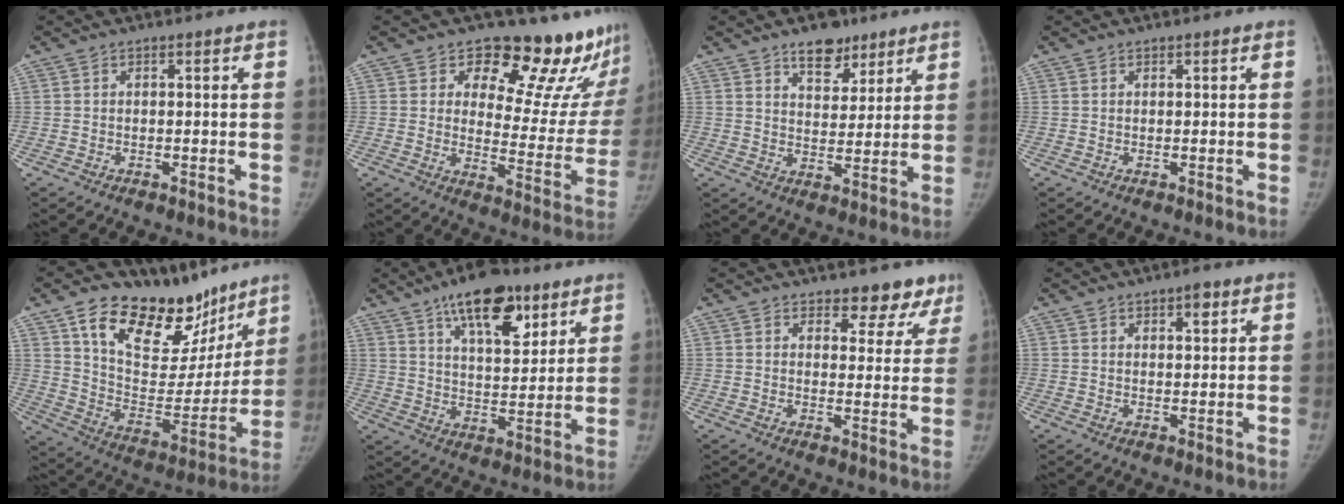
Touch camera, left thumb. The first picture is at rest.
{"total": 19.2, "force": [15.9, 7.5, 7.6], "torque": [-0.034, -0.129, 0.190]}
{"total": 8.3, "force": [5.7, 4.6, 3.9], "torque": [-0.025, -0.034, 0.091]}
{"total": 0.0}
{"total": 24.9, "force": [17.0, 13.1, 12.7], "torque": [-0.142, -0.073, 0.279]}
{"total": 15.9, "force": [9.6, 6.9, 10.6], "torque": [-0.127, -0.044, 0.154]}
{"total": 7.6, "force": [6.3, 3.9, 1.9], "torque": [0.024, -0.036, 0.067]}
{"total": 4.4, "force": [2.1, 1.7, 3.5], "torque": [-0.039, -0.006, 0.028]}